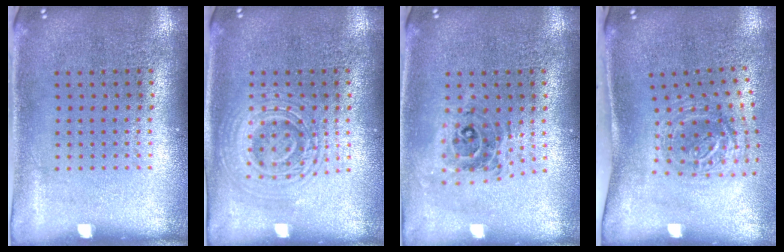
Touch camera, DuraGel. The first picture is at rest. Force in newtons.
{"total": 2.7, "press": 2.7, "slide": 0.5}
{"total": 0.7, "press": 0.6, "slide": 0.1}
{"total": 1.3, "press": 1.1, "slide": 0.7}